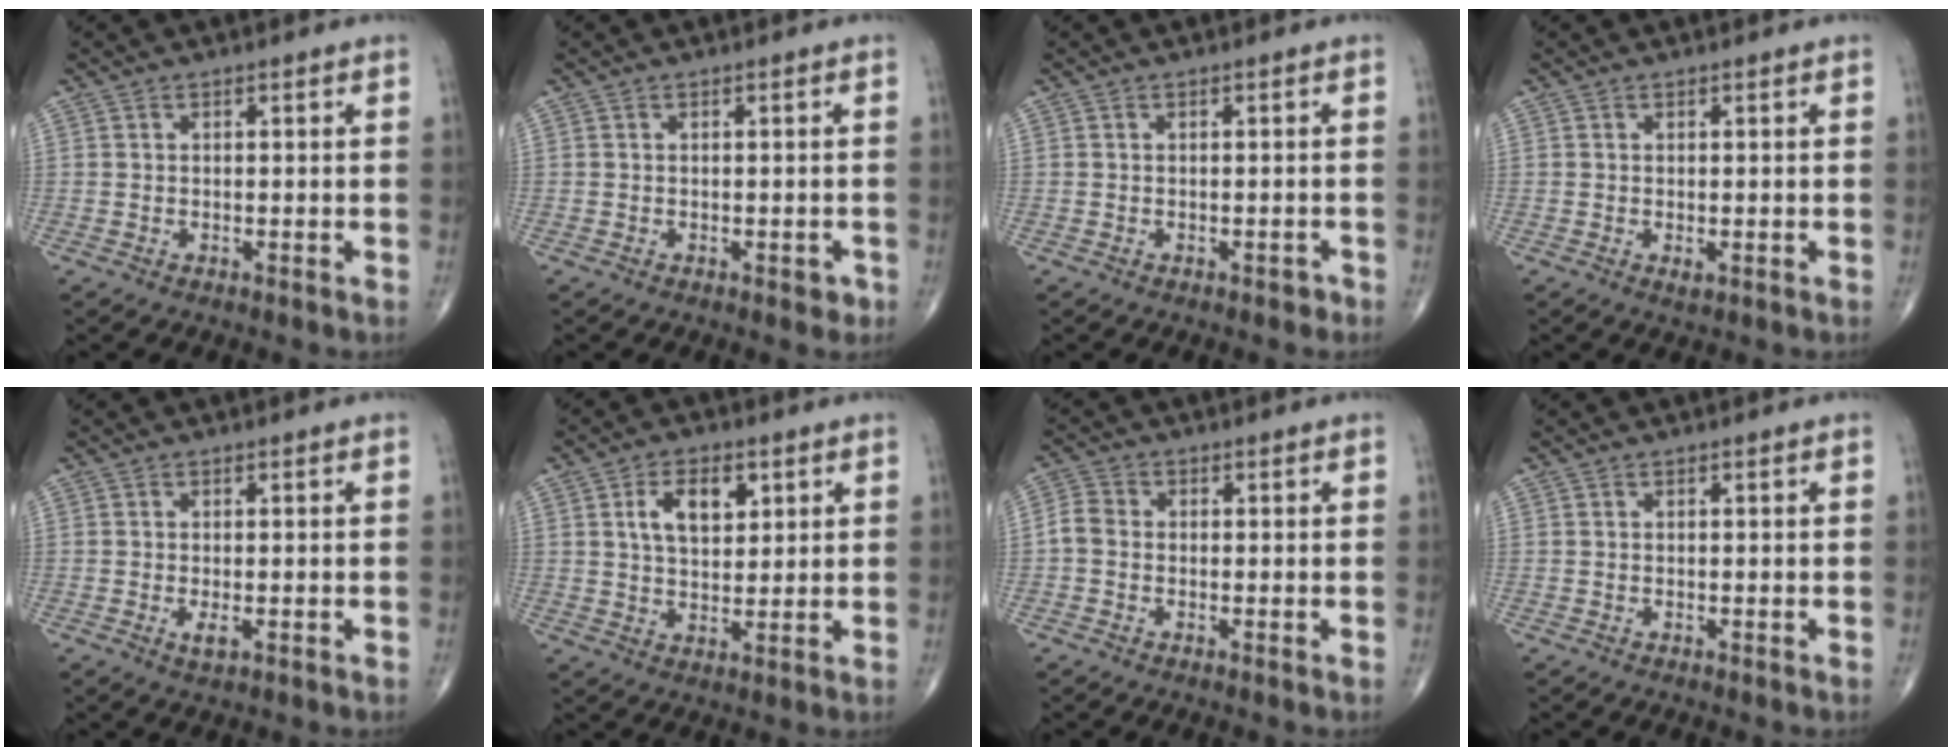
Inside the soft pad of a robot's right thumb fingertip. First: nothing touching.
{"total": 1.5, "force": [-0.7, 0.9, 1.1], "torque": [-0.005, 0.002, -0.008]}
{"total": 1.0, "force": [-0.7, 0.6, 0.4], "torque": [-0.002, 0.005, -0.009]}
{"total": 1.0, "force": [-0.2, 0.5, 0.8], "torque": [-0.013, -0.003, -0.002]}
{"total": 2.7, "force": [-0.8, 1.1, 2.3], "torque": [-0.041, -0.004, -0.011]}
{"total": 7.9, "force": [2.9, 4.6, 5.8], "torque": [-0.080, -0.009, 0.052]}
{"total": 3.1, "force": [-0.6, 2.5, 1.8], "torque": [-0.033, 0.008, -0.022]}
{"total": 0.0}